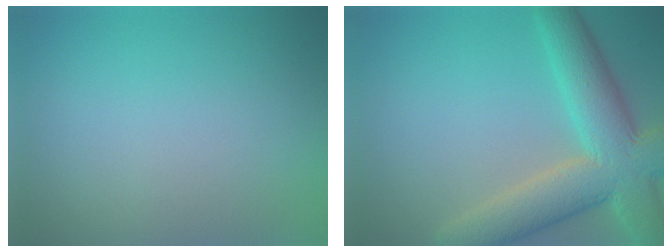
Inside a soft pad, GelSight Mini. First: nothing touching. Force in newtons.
{"total": 9.0, "press": 9.0, "slide": 0.3}